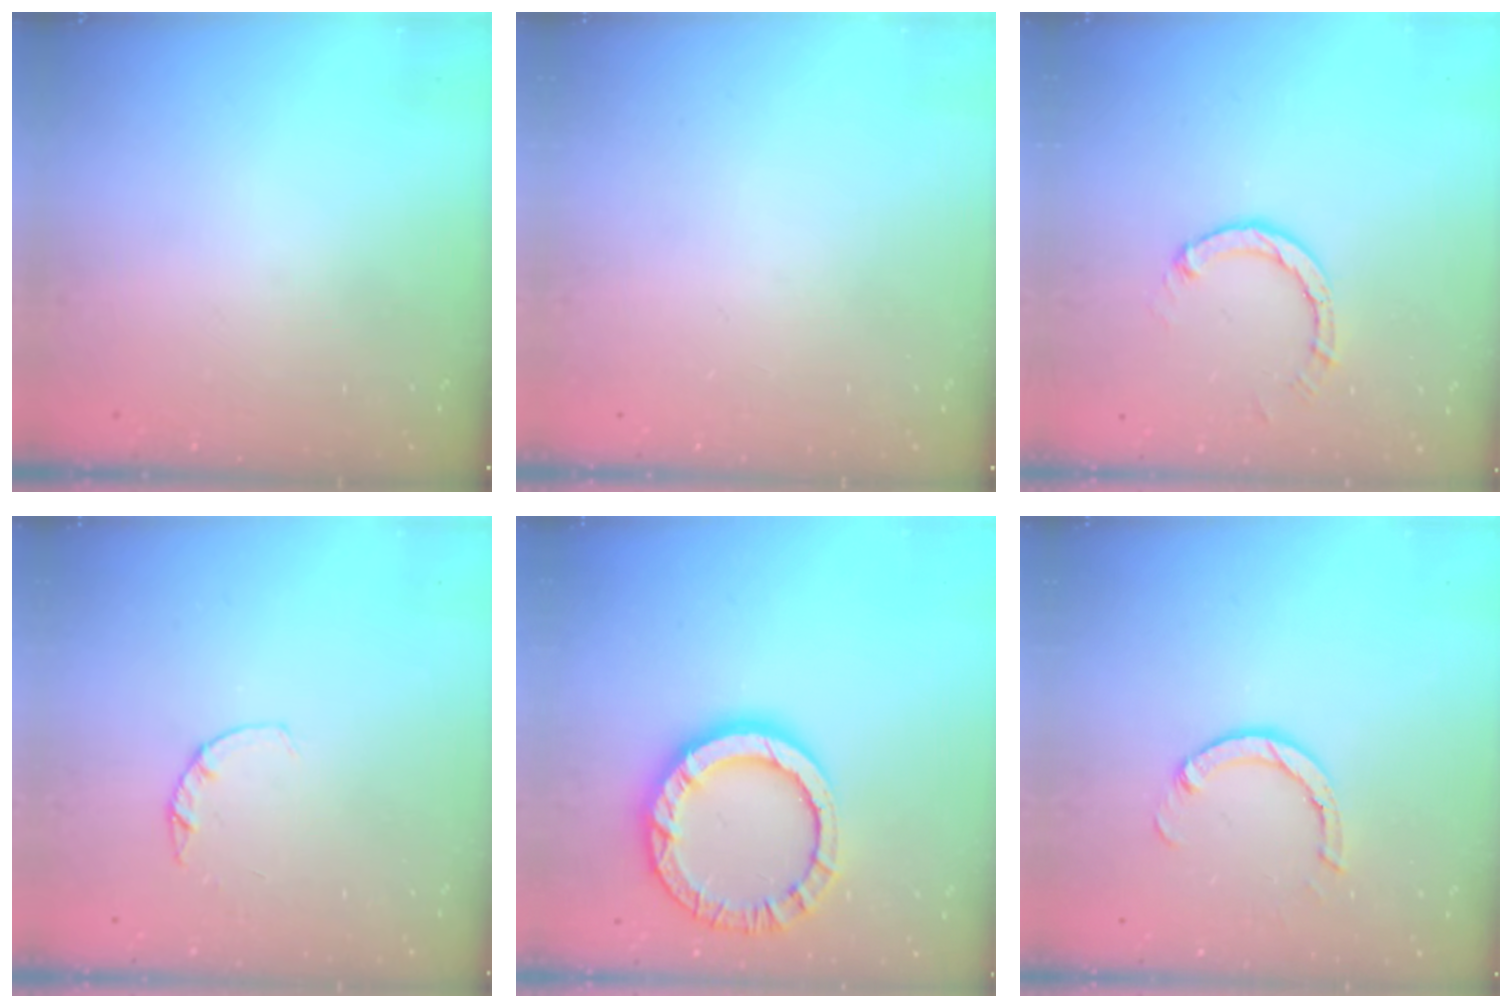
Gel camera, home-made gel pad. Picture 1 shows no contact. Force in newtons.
{"total": 0.0}
{"total": 3.0, "press": 3.0, "slide": 0.3}
{"total": 2.2, "press": 2.2, "slide": 0.4}
{"total": 13.5, "press": 13.5, "slide": 1.1}
{"total": 3.4, "press": 3.4, "slide": 0.2}